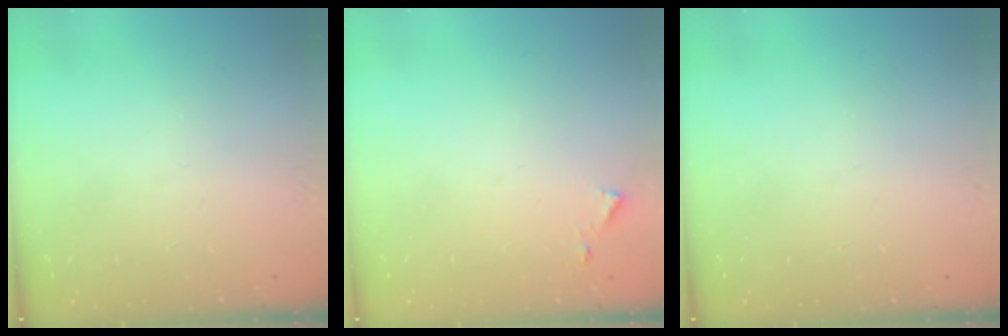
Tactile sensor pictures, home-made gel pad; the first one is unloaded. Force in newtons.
{"total": 5.3, "press": 5.2, "slide": 0.5}
{"total": 0.0}